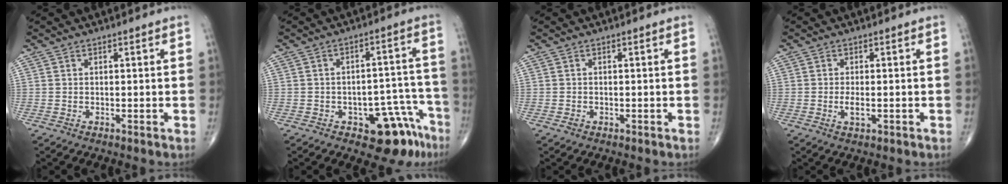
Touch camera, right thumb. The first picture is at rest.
{"total": 10.7, "force": [-6.4, 5.4, 6.6], "torque": [-0.038, 0.059, -0.078]}
{"total": 0.8, "force": [-0.4, 0.6, 0.3], "torque": [-0.005, 0.003, -0.005]}
{"total": 2.5, "force": [-0.6, 1.0, 2.2], "torque": [-0.044, -0.002, -0.011]}